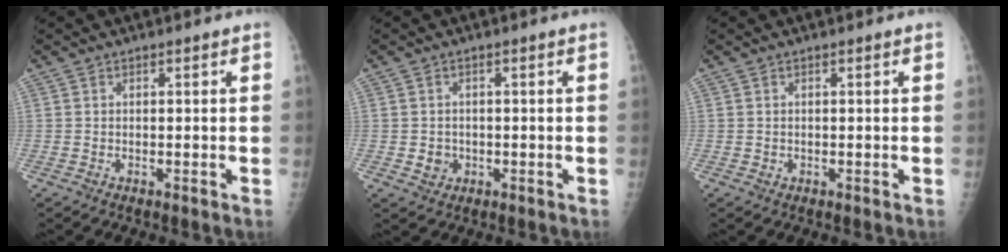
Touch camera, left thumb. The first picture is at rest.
{"total": 2.5, "force": [-0.4, 2.3, 0.8], "torque": [-0.001, 0.004, 0.000]}
{"total": 0.5, "force": [0.1, 0.5, 0.1], "torque": [0.002, 0.002, 0.002]}